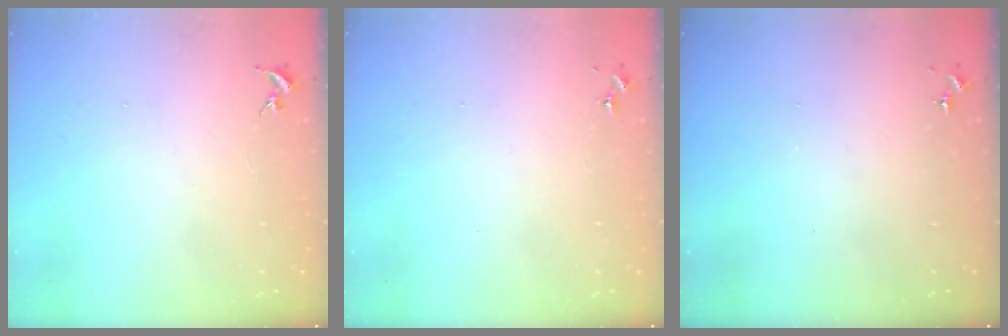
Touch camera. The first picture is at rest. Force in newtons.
{"total": 0.0}
{"total": 0.0}